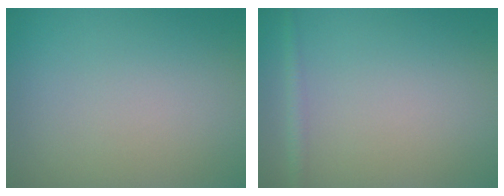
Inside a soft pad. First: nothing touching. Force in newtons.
{"total": 1.3, "press": 1.3, "slide": 0.1}